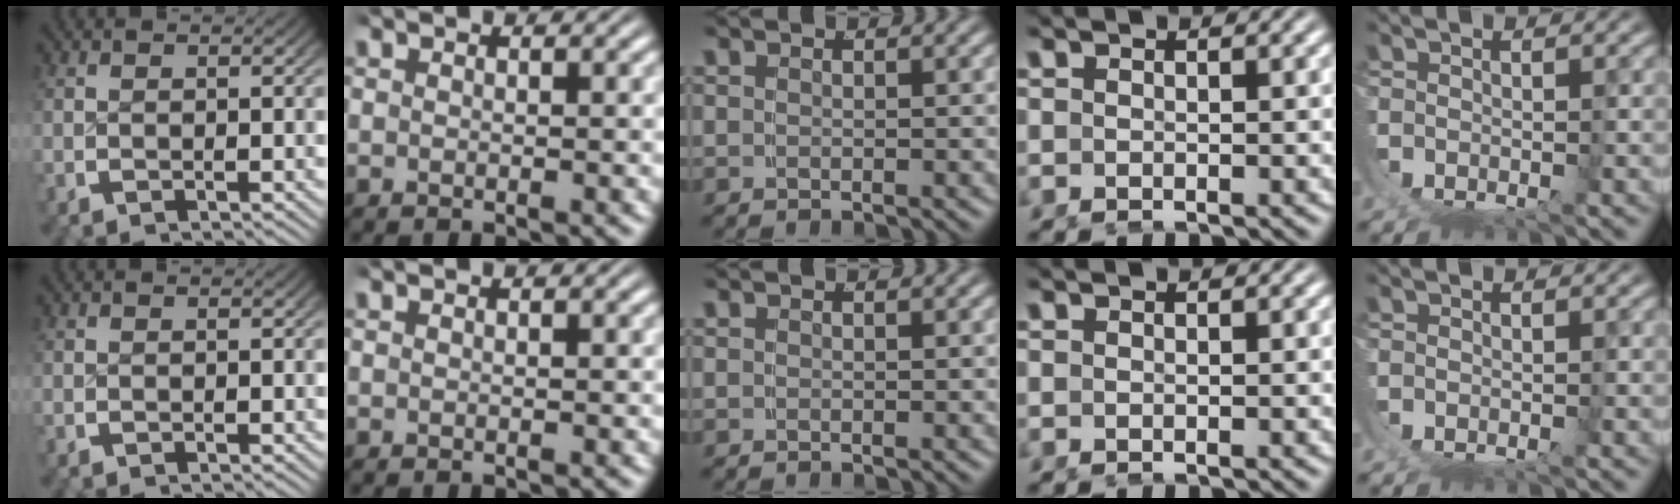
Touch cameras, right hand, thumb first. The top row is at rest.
{}